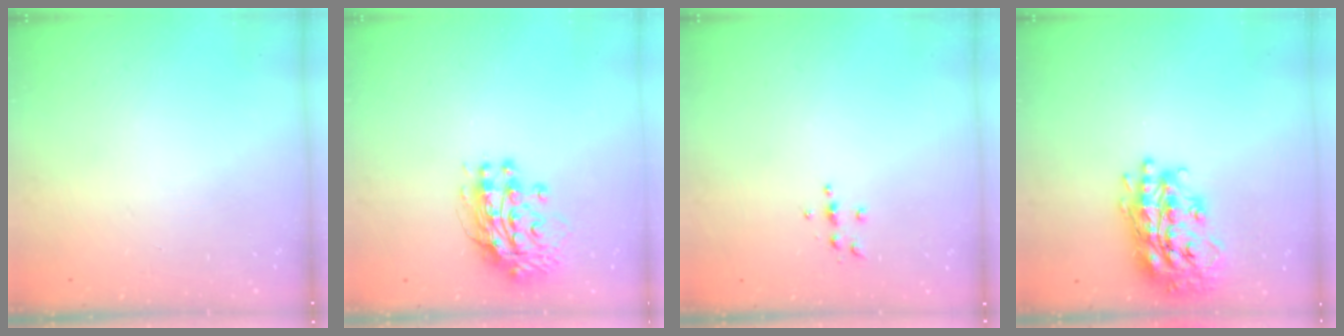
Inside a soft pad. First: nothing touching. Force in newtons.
{"total": 11.3, "press": 11.3, "slide": 1.1}
{"total": 5.3, "press": 5.3, "slide": 0.5}
{"total": 21.6, "press": 21.5, "slide": 1.8}